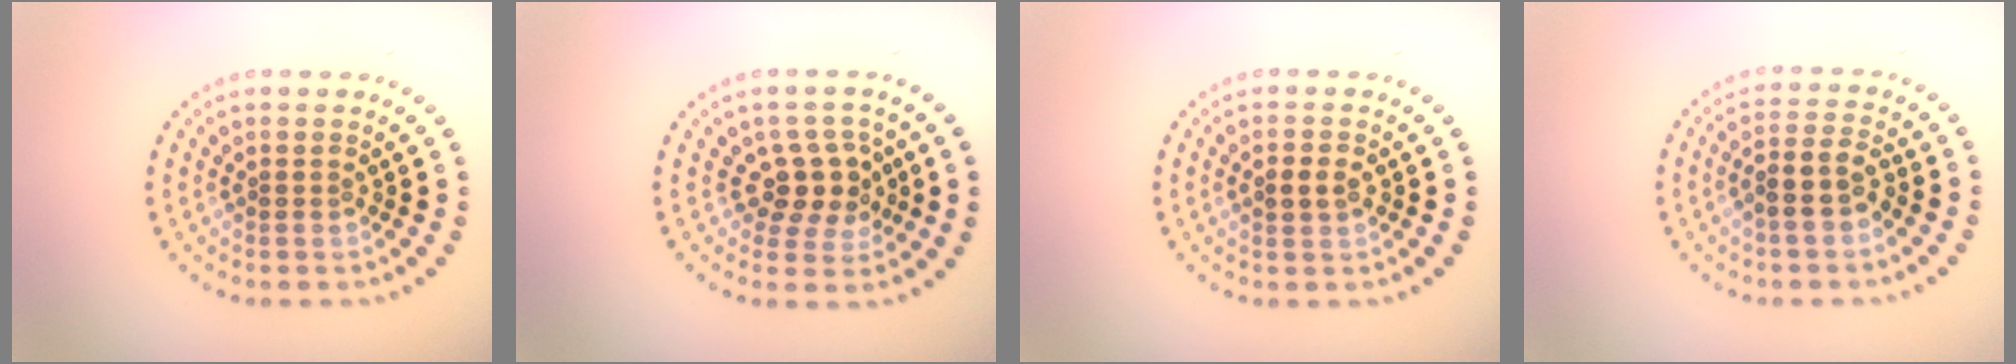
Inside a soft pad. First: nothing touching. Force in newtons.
{"total": 3.2, "press": 2.8, "slide": 1.5}
{"total": 2.0, "press": 2.0, "slide": 0.0}
{"total": 3.1, "press": 2.8, "slide": 1.4}